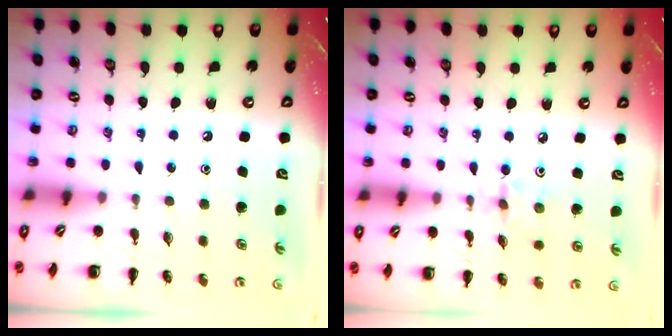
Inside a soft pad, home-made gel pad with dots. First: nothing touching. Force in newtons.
{"total": 2.7, "press": 2.5, "slide": 0.8}